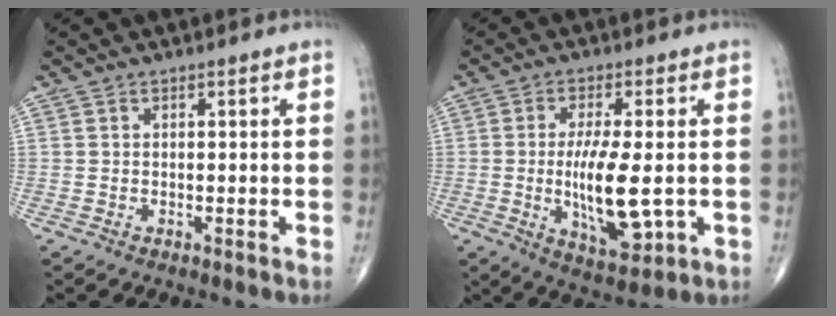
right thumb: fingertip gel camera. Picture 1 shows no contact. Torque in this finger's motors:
{"motor_torque": [0.51, 1.52, 1.84, -0.22, 0.56]}